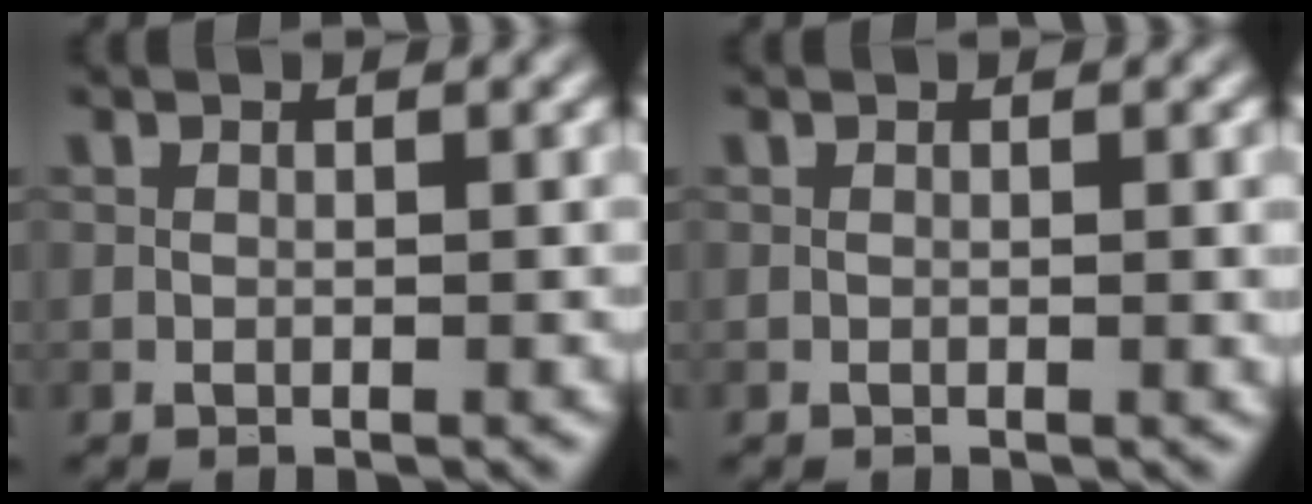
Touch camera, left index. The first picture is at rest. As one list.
[{"total": 0.7, "force": [0.0, 0.1, 0.7], "torque": [-0.009, -0.001, 0.000]}]